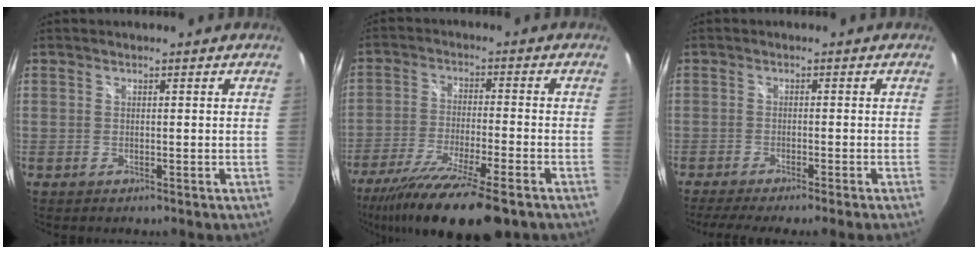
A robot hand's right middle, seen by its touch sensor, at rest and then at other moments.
{"total": 17.3, "force": [-13.1, 2.4, 11.1], "torque": [-0.220, -0.049, -0.222]}
{"total": 7.0, "force": [-5.8, -1.4, 3.5], "torque": [-0.073, -0.026, -0.092]}